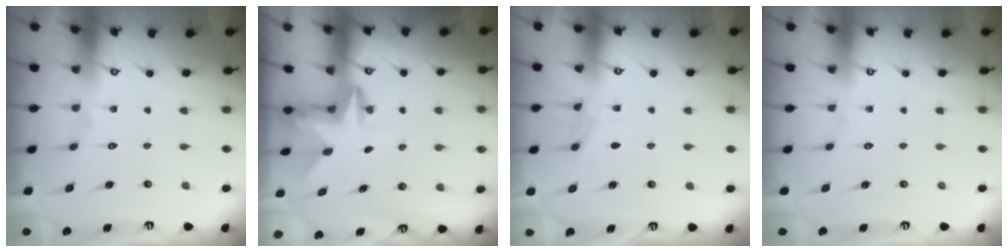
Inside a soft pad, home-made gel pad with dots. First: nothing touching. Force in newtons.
{"total": 2.4, "press": 2.3, "slide": 0.4}
{"total": 3.0, "press": 3.0, "slide": 0.5}
{"total": 0.0}